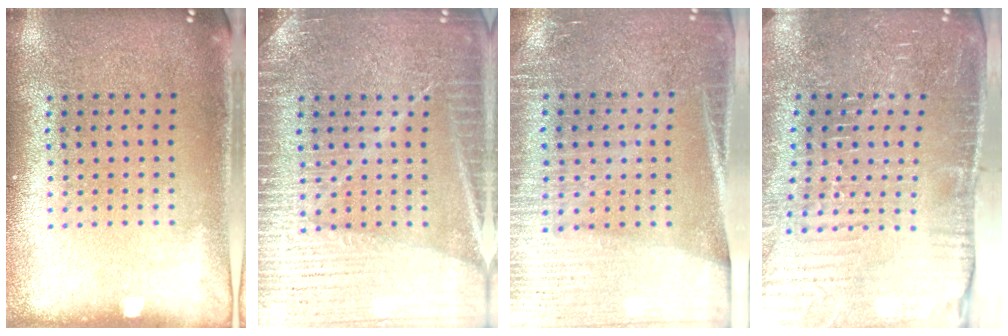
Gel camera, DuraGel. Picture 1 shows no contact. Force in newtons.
{"total": 3.8, "press": 3.8, "slide": 0.6}
{"total": 3.4, "press": 3.0, "slide": 1.5}
{"total": 4.6, "press": 4.6, "slide": 0.7}